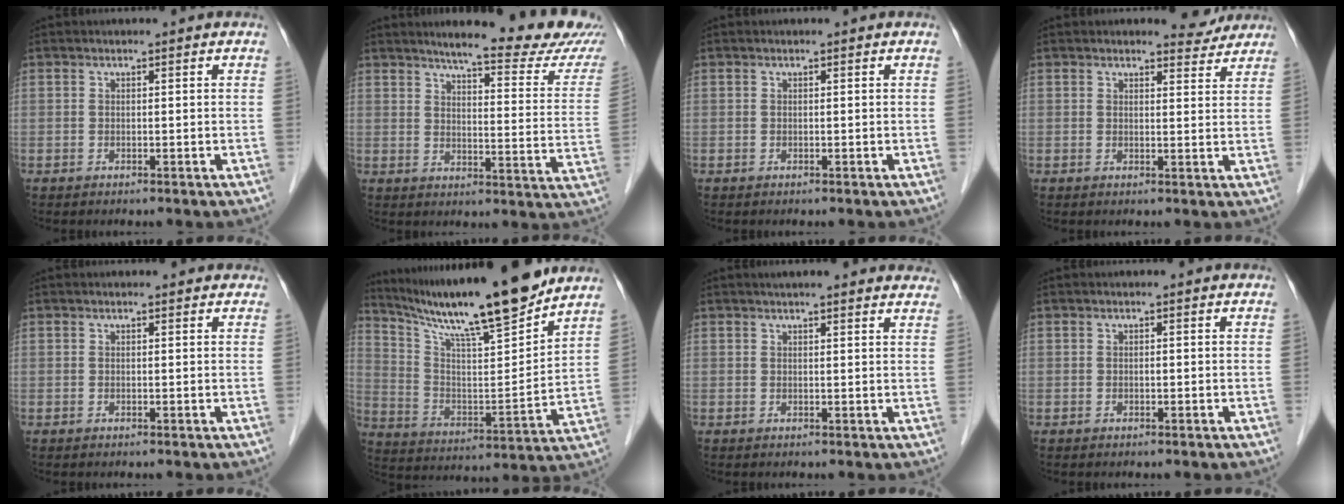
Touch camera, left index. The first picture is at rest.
{"total": 18.6, "force": [16.3, 1.4, 8.8], "torque": [-0.102, -0.056, 0.189]}
{"total": 0.0}
{"total": 3.2, "force": [3.1, 0.9, 0.2], "torque": [-0.006, -0.008, 0.031]}
{"total": 1.3, "force": [1.1, 0.4, 0.5], "torque": [-0.013, 0.007, 0.011]}
{"total": 19.5, "force": [16.5, 0.3, 10.4], "torque": [-0.181, -0.009, 0.276]}
{"total": 12.4, "force": [11.1, 1.7, 5.1], "torque": [-0.053, 0.024, 0.123]}
{"total": 0.0}